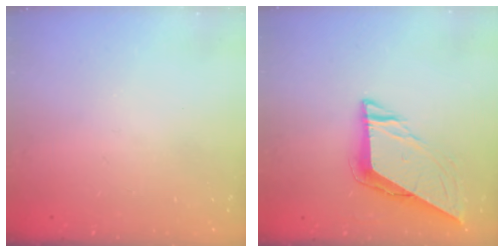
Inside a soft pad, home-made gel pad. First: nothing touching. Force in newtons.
{"total": 7.8, "press": 7.8, "slide": 0.4}